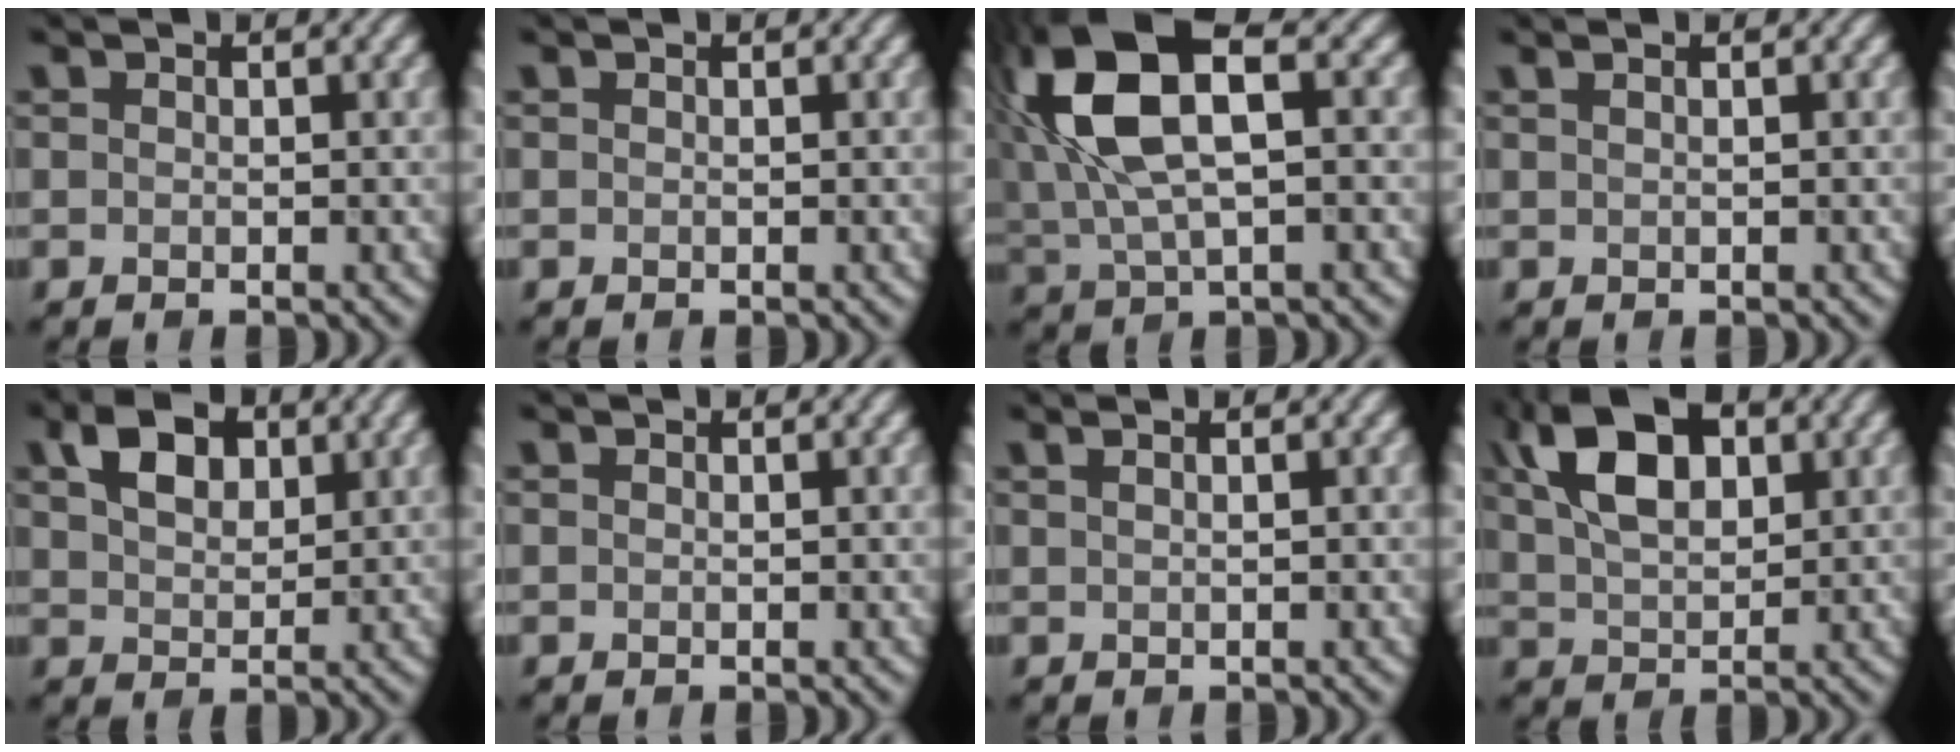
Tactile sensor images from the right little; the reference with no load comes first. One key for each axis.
{"total": 0.0}
{"total": 10.4, "fx": 2.4, "fy": 5.0, "fz": 8.8, "tx": -0.187, "ty": 0.014, "tz": 0.041}
{"total": 1.7, "fx": 0.9, "fy": 0.8, "fz": 1.2, "tx": -0.009, "ty": 0.003, "tz": -0.003}
{"total": 4.3, "fx": 2.0, "fy": 2.7, "fz": 2.6, "tx": -0.054, "ty": 0.006, "tz": 0.036}
{"total": 0.0}
{"total": 2.6, "fx": 1.3, "fy": 1.3, "fz": 1.9, "tx": -0.008, "ty": 0.014, "tz": -0.007}
{"total": 8.7, "fx": 3.5, "fy": 4.9, "fz": 6.2, "tx": -0.127, "ty": 0.020, "tz": 0.059}